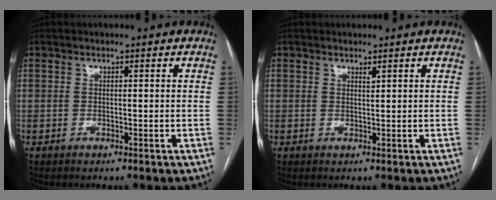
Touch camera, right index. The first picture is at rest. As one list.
[{"total": 0.5, "force": [0.5, 0.0, 0.3], "torque": [-0.008, -0.005, 0.009]}]